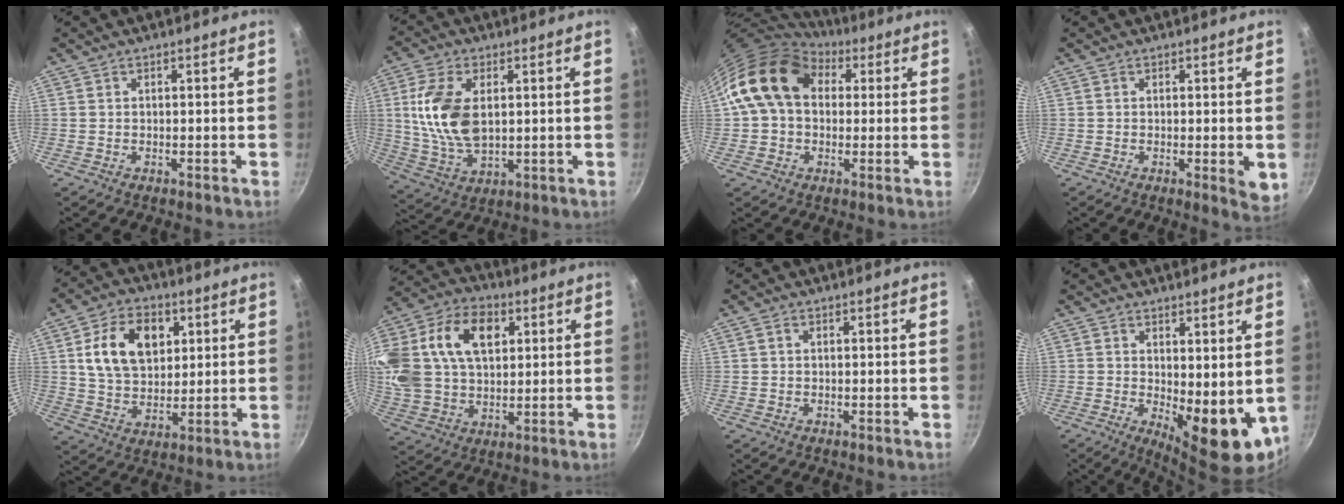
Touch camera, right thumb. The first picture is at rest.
{"total": 13.3, "force": [2.2, 7.6, 10.7], "torque": [-0.203, -0.012, 0.048]}
{"total": 14.9, "force": [4.4, 11.0, 9.1], "torque": [-0.128, 0.019, 0.064]}
{"total": 4.1, "force": [-0.2, 0.8, 4.0], "torque": [-0.052, -0.015, -0.004]}
{"total": 14.3, "force": [4.1, 9.8, 9.6], "torque": [-0.139, -0.005, 0.069]}
{"total": 26.4, "force": [8.2, 17.8, 17.8], "torque": [-0.381, 0.027, 0.142]}
{"total": 0.8, "force": [0.3, 0.6, 0.5], "torque": [-0.009, 0.004, 0.004]}
{"total": 11.0, "force": [0.7, 4.8, 9.9], "torque": [-0.113, -0.023, 0.023]}